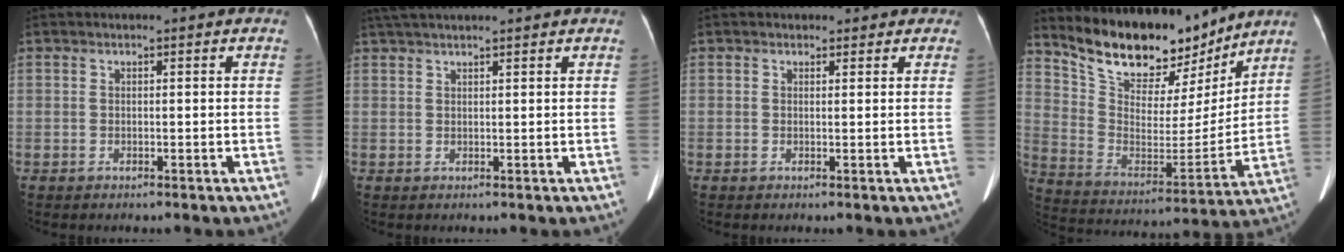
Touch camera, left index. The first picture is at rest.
{"total": 9.5, "force": [8.3, 0.5, 4.6], "torque": [-0.073, 0.031, 0.118]}
{"total": 2.1, "force": [1.3, 1.6, -0.4], "torque": [0.026, -0.003, 0.006]}
{"total": 18.2, "force": [15.9, 6.1, 6.6], "torque": [-0.116, -0.024, 0.265]}